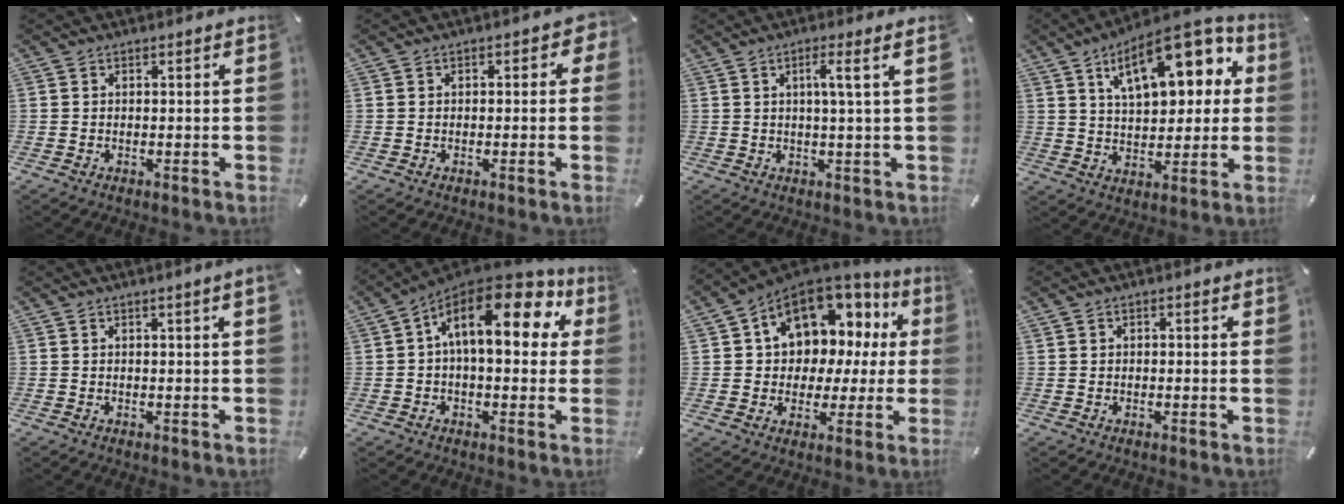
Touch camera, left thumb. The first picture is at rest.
{"total": 2.1, "force": [-0.2, 1.4, 1.5], "torque": [-0.021, 0.005, -0.007]}
{"total": 5.4, "force": [1.5, -0.2, 5.1], "torque": [-0.102, -0.003, 0.020]}
{"total": 18.3, "force": [8.2, 9.1, 13.6], "torque": [-0.206, -0.019, 0.134]}
{"total": 1.6, "force": [0.7, -0.2, 1.5], "torque": [-0.027, -0.003, 0.012]}
{"total": 18.0, "force": [6.2, 8.5, 14.6], "torque": [-0.244, -0.036, 0.099]}
{"total": 12.1, "force": [5.6, 9.1, 5.6], "torque": [-0.095, -0.040, 0.105]}
{"total": 0.7, "force": [0.3, 0.3, 0.5], "torque": [-0.010, 0.002, 0.005]}